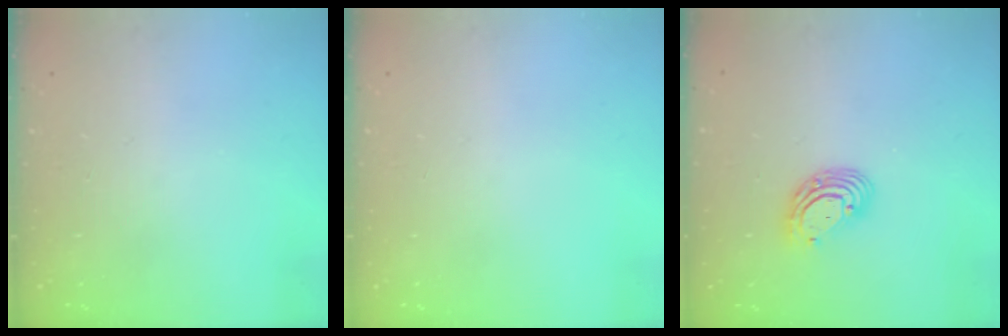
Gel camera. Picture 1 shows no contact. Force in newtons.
{"total": 0.0}
{"total": 8.8, "press": 8.6, "slide": 1.7}